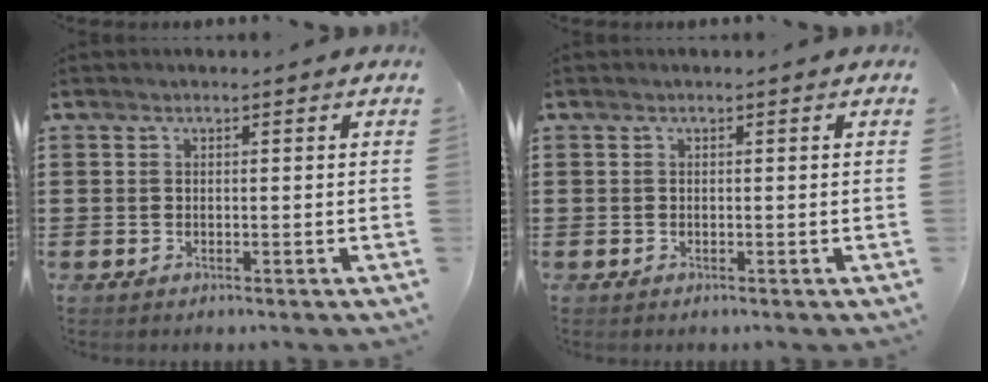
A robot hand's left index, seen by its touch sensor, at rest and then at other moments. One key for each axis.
{"total": 0.0}